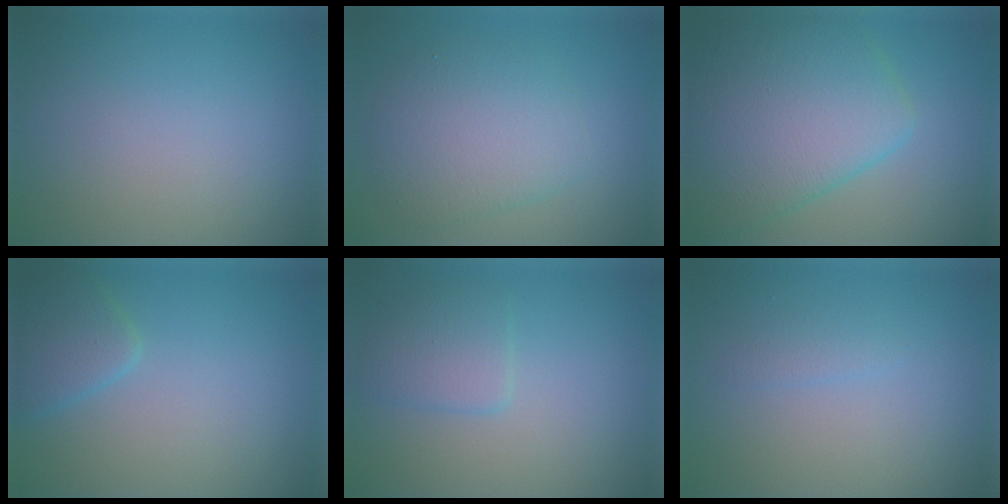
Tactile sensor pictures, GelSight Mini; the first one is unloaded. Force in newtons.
{"total": 4.7, "press": 4.7, "slide": 0.1}
{"total": 9.1, "press": 9.1, "slide": 0.1}
{"total": 2.6, "press": 2.6, "slide": 0.1}
{"total": 2.4, "press": 2.4, "slide": 0.2}
{"total": 0.9, "press": 0.9, "slide": 0.1}